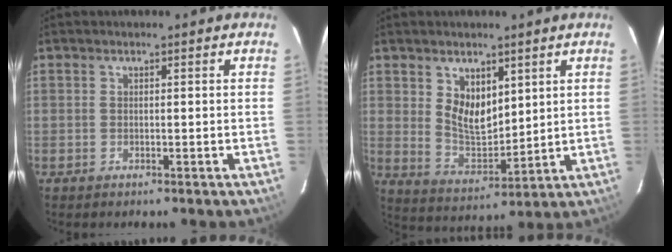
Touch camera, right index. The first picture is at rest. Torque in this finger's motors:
{"motor_torque": [0.23, 0.21, 0.16, 0.06]}